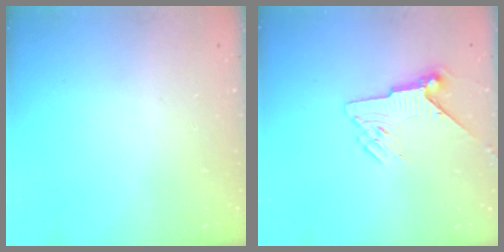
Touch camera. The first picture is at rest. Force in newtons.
{"total": 6.7, "press": 6.7, "slide": 1.0}